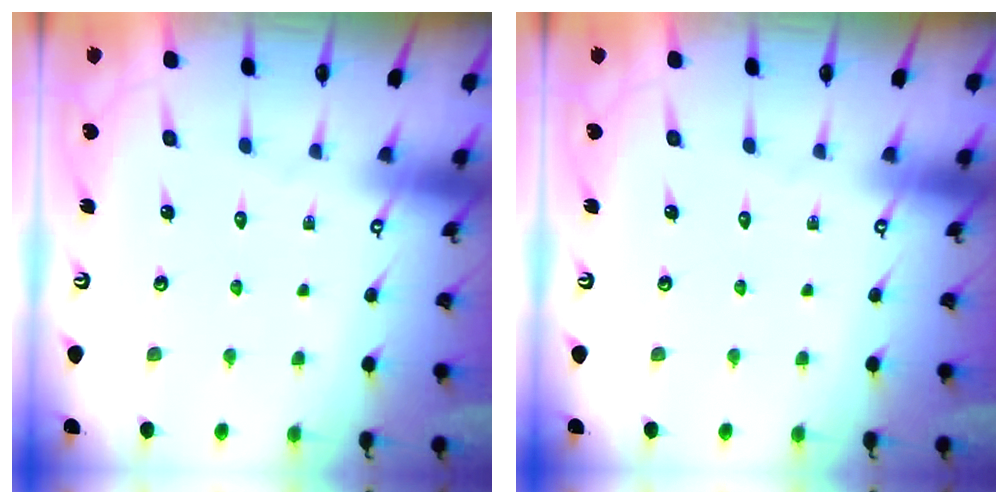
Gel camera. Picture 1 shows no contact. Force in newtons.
{"total": 0.0}